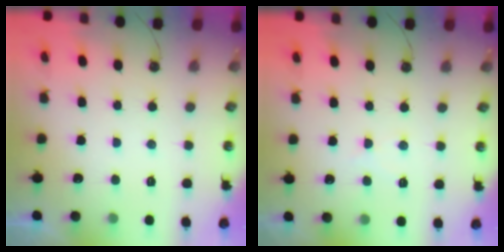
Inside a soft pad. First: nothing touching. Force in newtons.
{"total": 3.3, "press": 3.3, "slide": 0.6}